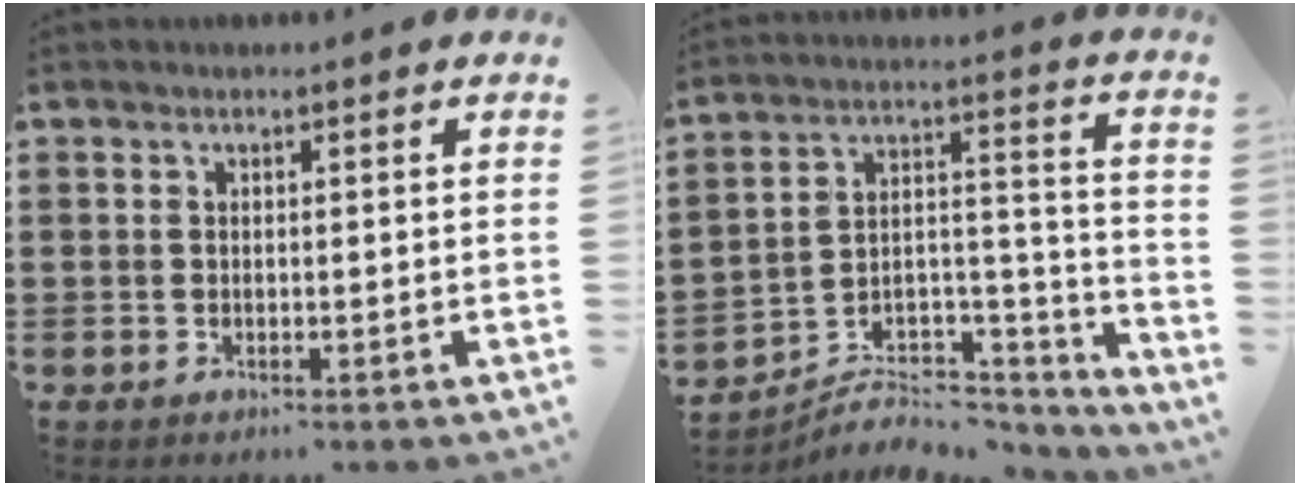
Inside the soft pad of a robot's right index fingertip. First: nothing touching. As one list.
[{"total": 5.5, "force": [-4.7, 2.5, 1.1], "torque": [-0.016, 0.005, -0.090]}]